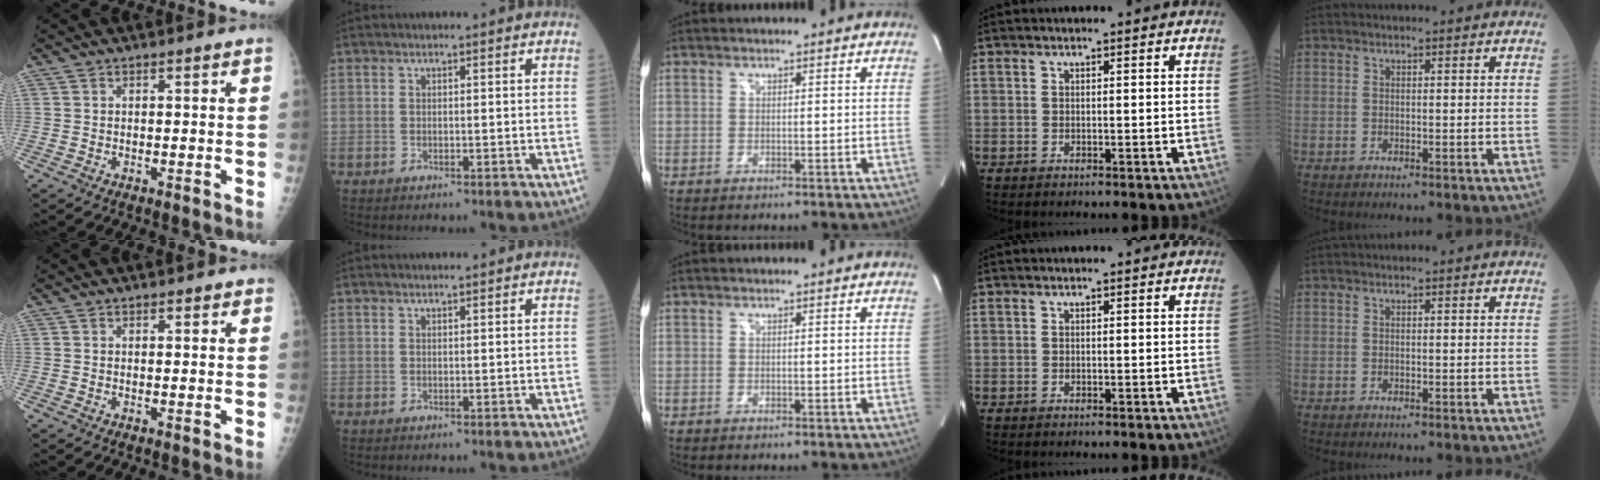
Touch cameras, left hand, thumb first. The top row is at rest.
{"thumb": {"total": 0.9, "force": [0.7, 0.5, 0.1], "torque": [0.006, -0.004, 0.004]}, "index": {"total": 0.6, "force": [0.6, 0.0, 0.3], "torque": [0.003, 0.011, 0.005]}}